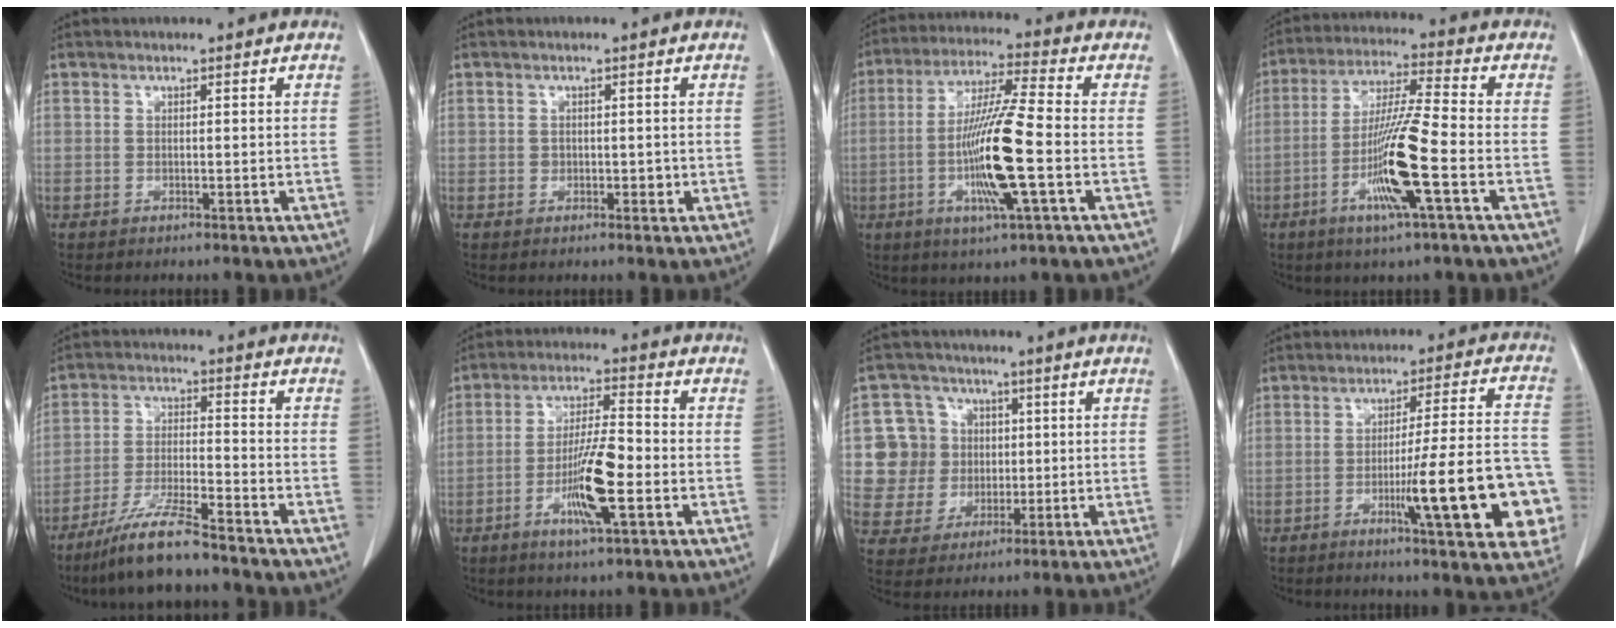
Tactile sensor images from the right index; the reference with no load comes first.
{"total": 1.4, "force": [-0.1, 1.1, 0.8], "torque": [-0.012, 0.001, 0.000]}
{"total": 13.6, "force": [-3.0, 0.0, 13.3], "torque": [-0.261, -0.012, -0.061]}
{"total": 12.5, "force": [-4.2, -0.3, 11.8], "torque": [-0.231, -0.010, -0.084]}
{"total": 9.3, "force": [-7.5, 0.5, 5.4], "torque": [-0.107, -0.027, -0.143]}
{"total": 10.0, "force": [-3.1, 1.1, 9.4], "torque": [-0.176, -0.004, -0.059]}
{"total": 9.3, "force": [1.5, 9.1, 1.6], "torque": [-0.039, 0.027, 0.034]}
{"total": 17.3, "force": [-5.1, 1.7, 16.4], "torque": [-0.173, 0.017, -0.063]}